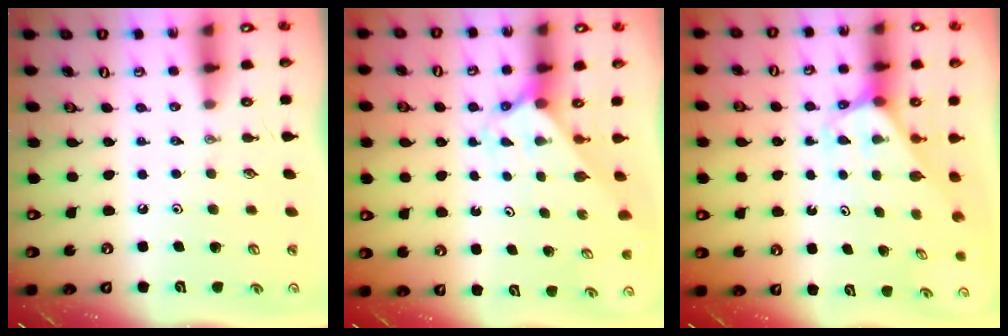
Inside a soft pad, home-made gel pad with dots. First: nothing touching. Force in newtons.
{"total": 2.1, "press": 2.1, "slide": 0.1}
{"total": 2.4, "press": 2.4, "slide": 0.2}